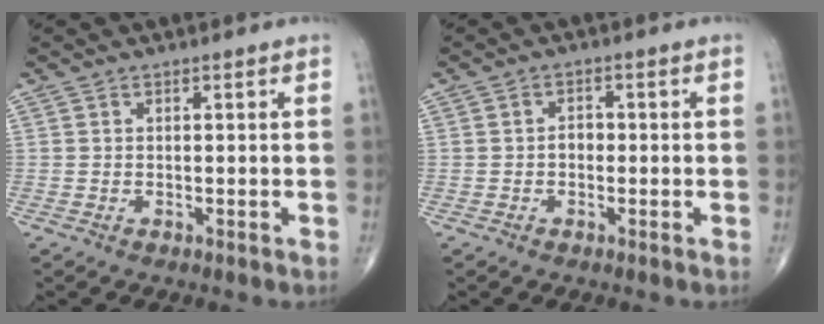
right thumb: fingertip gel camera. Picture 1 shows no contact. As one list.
[{"total": 1.8, "force": [-0.4, 1.3, 1.2], "torque": [-0.008, 0.006, -0.010]}]